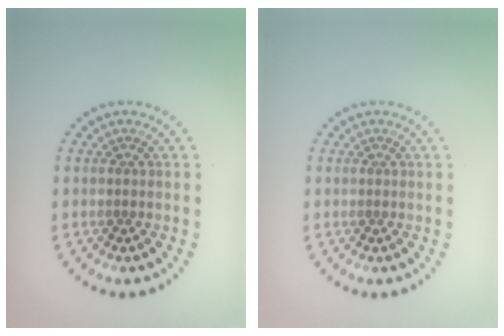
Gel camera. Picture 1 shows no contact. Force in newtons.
{"total": 0.0}